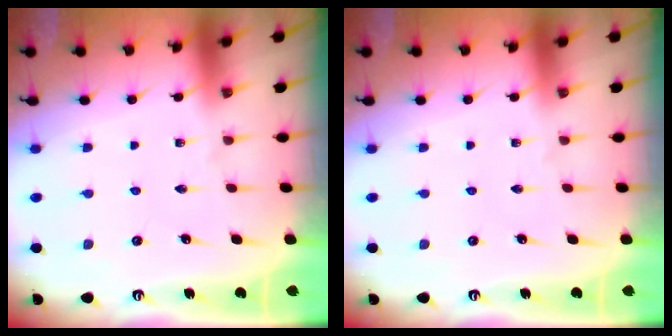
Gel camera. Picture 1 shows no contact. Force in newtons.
{"total": 0.0}